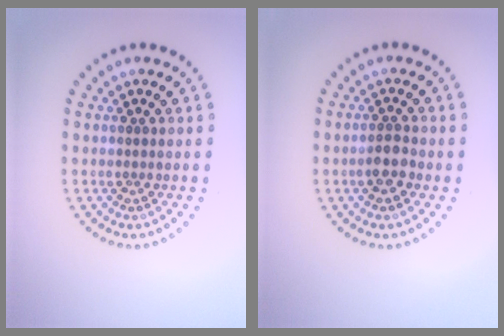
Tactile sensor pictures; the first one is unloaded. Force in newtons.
{"total": 2.1, "press": 2.0, "slide": 0.8}